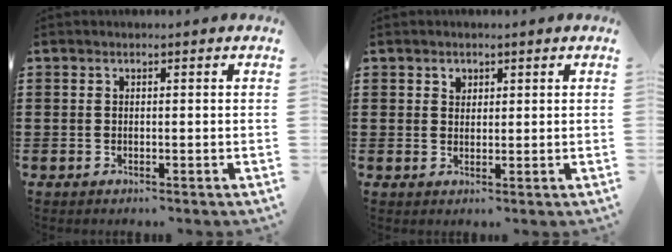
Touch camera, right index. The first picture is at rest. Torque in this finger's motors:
{"motor_torque": [0.03, -0.03, 0.00, 0.01]}